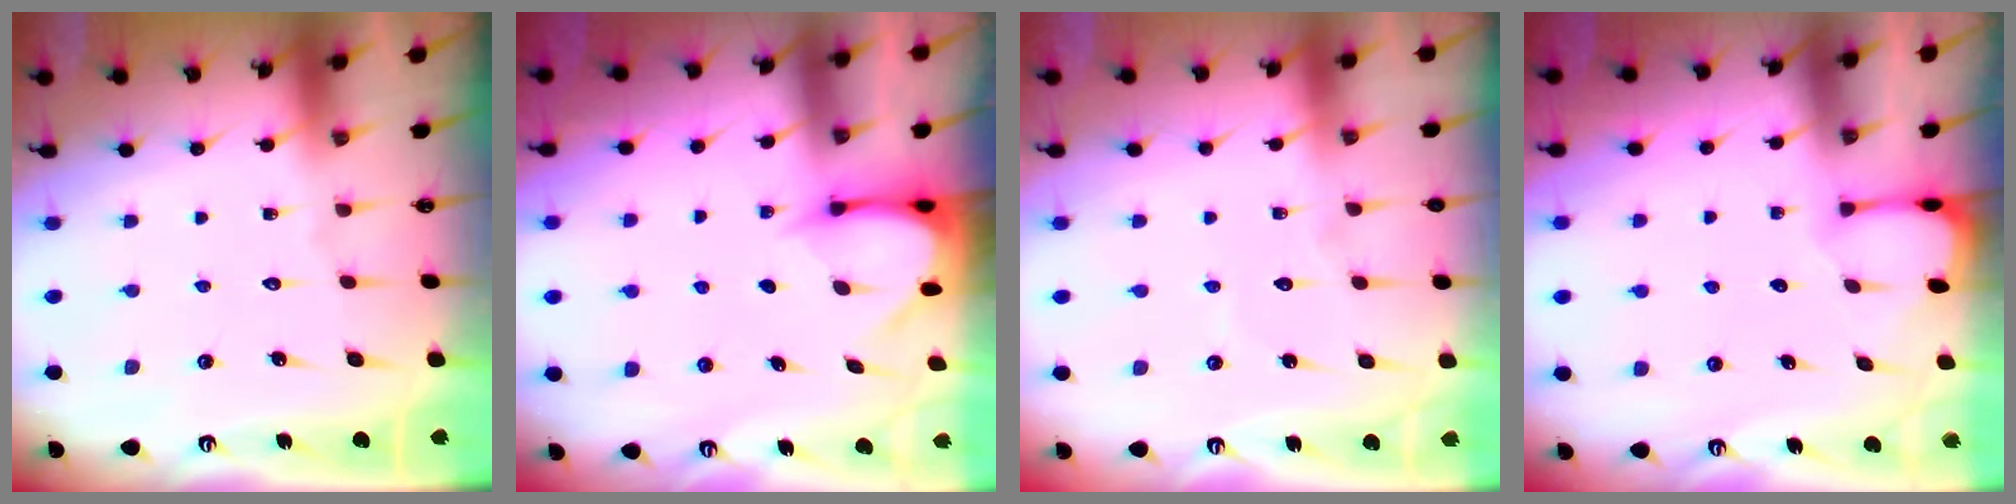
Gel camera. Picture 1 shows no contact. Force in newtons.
{"total": 3.8, "press": 3.7, "slide": 0.2}
{"total": 2.5, "press": 2.5, "slide": 0.2}
{"total": 1.3, "press": 1.2, "slide": 0.2}